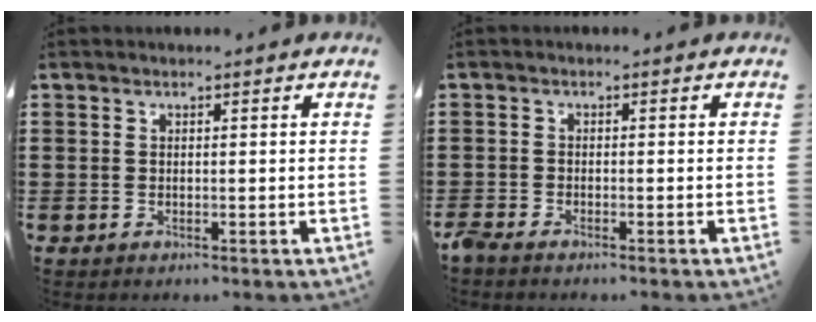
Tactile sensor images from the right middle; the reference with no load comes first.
{"total": 1.5, "force": [-1.4, 0.1, 0.5], "torque": [-0.026, -0.005, -0.032]}